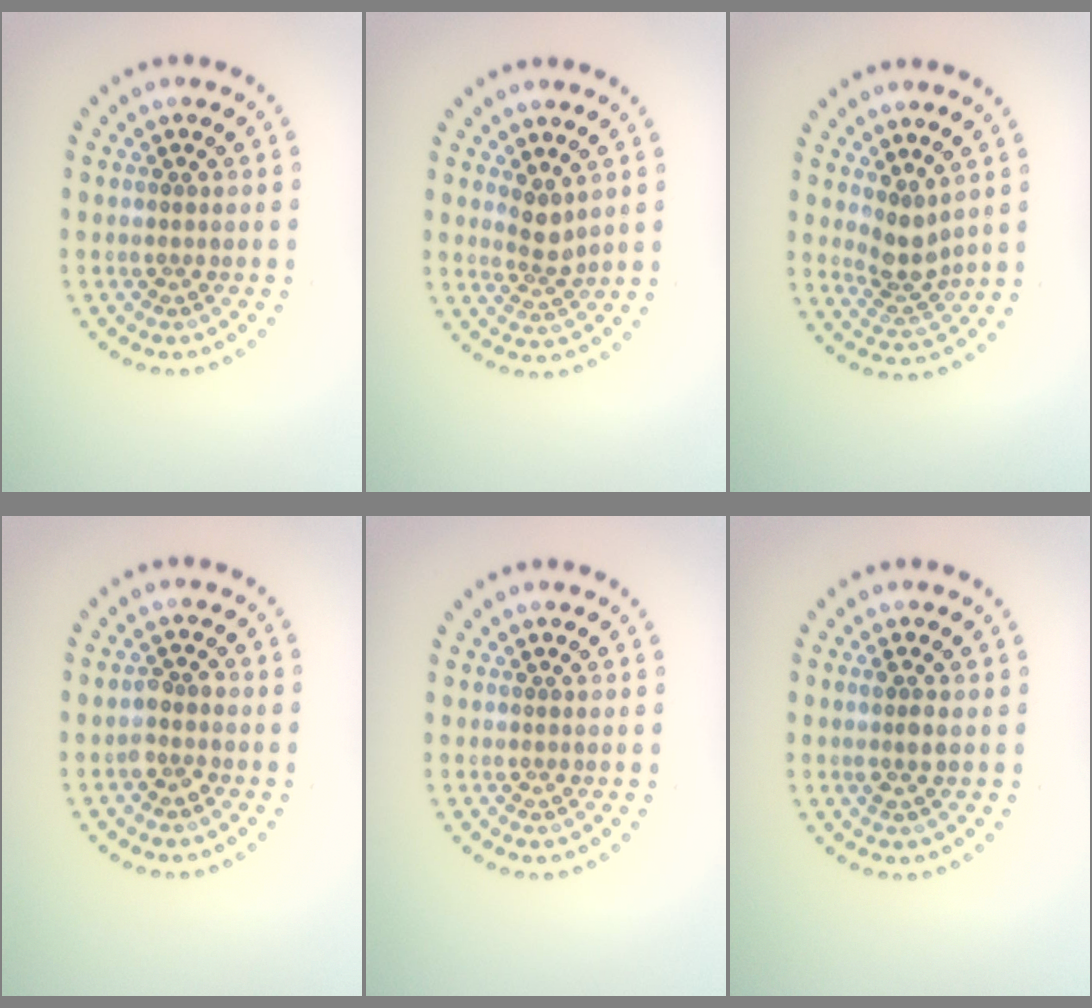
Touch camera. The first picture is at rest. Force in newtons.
{"total": 2.0, "press": 1.5, "slide": 1.3}
{"total": 2.5, "press": 1.9, "slide": 1.7}
{"total": 1.5, "press": 1.4, "slide": 0.5}
{"total": 0.0}
{"total": 1.5, "press": 1.3, "slide": 0.8}